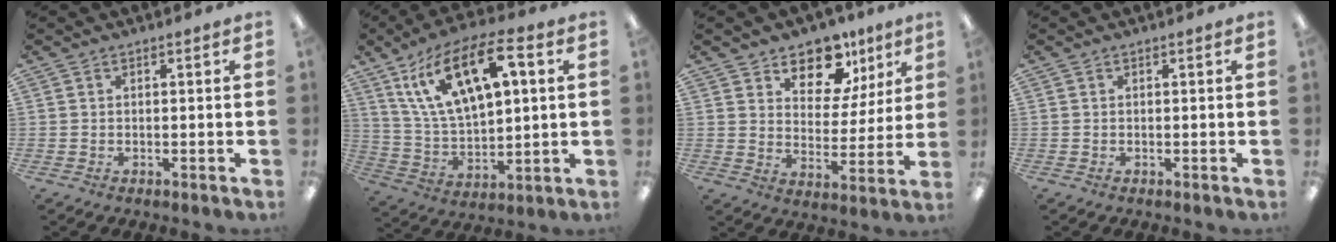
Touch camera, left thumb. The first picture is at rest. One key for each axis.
{"total": 18.8, "fx": 9.2, "fy": 8.8, "fz": 13.8, "tx": -0.261, "ty": -0.019, "tz": 0.161}
{"total": 12.1, "fx": 8.7, "fy": 7.0, "fz": 4.7, "tx": -0.068, "ty": -0.058, "tz": 0.157}
{"total": 0.0}